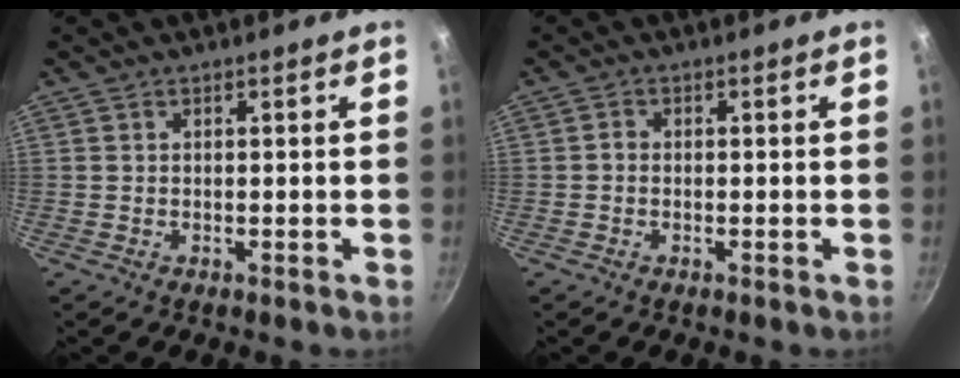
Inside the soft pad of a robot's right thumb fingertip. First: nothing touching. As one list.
[{"total": 1.0, "force": [-0.4, 0.8, 0.4], "torque": [-0.005, 0.004, -0.009]}]